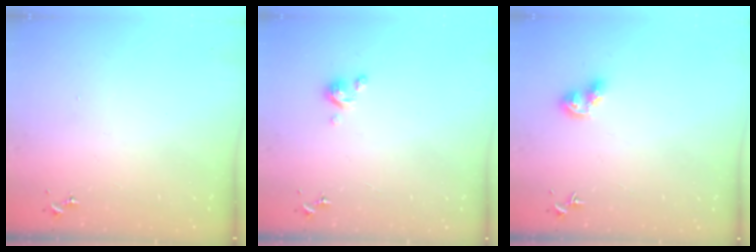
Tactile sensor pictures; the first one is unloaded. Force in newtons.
{"total": 3.8, "press": 3.8, "slide": 0.3}
{"total": 8.3, "press": 8.3, "slide": 1.0}